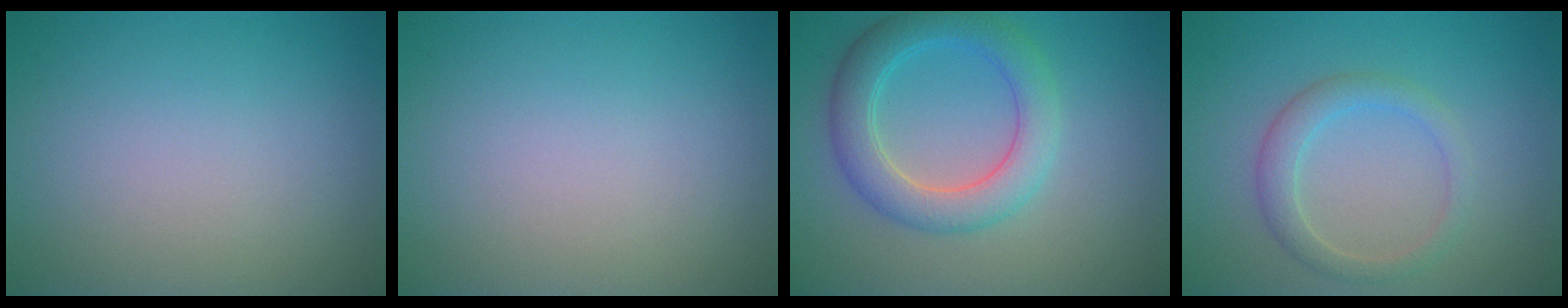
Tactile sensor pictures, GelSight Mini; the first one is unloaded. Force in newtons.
{"total": 0.0}
{"total": 4.8, "press": 4.8, "slide": 0.3}
{"total": 2.4, "press": 2.4, "slide": 0.0}